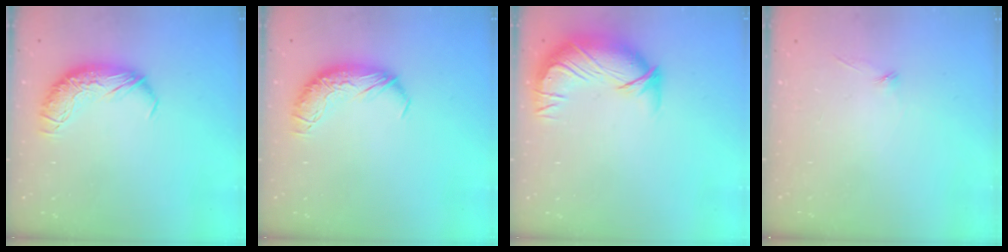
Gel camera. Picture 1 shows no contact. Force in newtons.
{"total": 0.0}
{"total": 3.7, "press": 2.1, "slide": 3.0}
{"total": 8.3, "press": 8.3, "slide": 0.5}